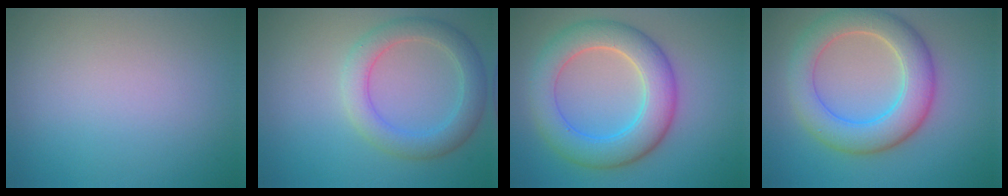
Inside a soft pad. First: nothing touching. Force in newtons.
{"total": 4.0, "press": 4.0, "slide": 0.2}
{"total": 6.7, "press": 6.7, "slide": 0.2}
{"total": 6.6, "press": 6.6, "slide": 0.7}